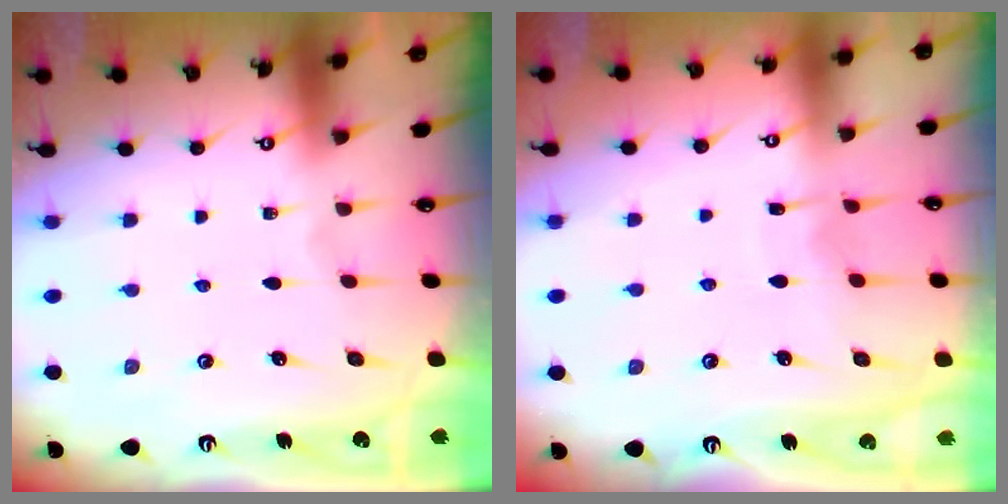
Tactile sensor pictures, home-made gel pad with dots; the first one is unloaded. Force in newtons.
{"total": 5.3, "press": 5.2, "slide": 0.5}